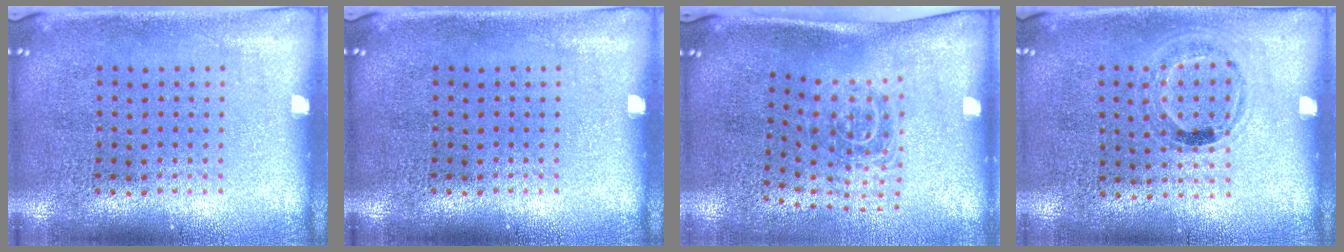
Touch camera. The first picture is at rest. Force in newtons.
{"total": 0.0}
{"total": 1.7, "press": 1.2, "slide": 1.3}
{"total": 0.9, "press": 0.7, "slide": 0.6}